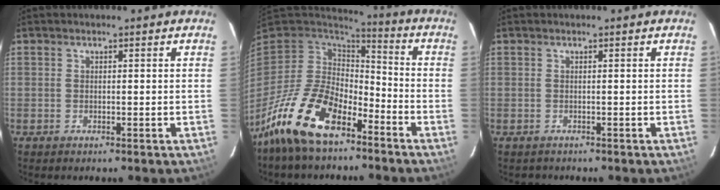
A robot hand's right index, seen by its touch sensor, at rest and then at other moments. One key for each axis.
{"total": 17.3, "fx": -11.1, "fy": 7.8, "fz": 10.9, "tx": -0.226, "ty": -0.019, "tz": -0.205}
{"total": 0.6, "fx": -0.5, "fy": 0.2, "fz": 0.0, "tx": -0.001, "ty": 0.003, "tz": -0.003}